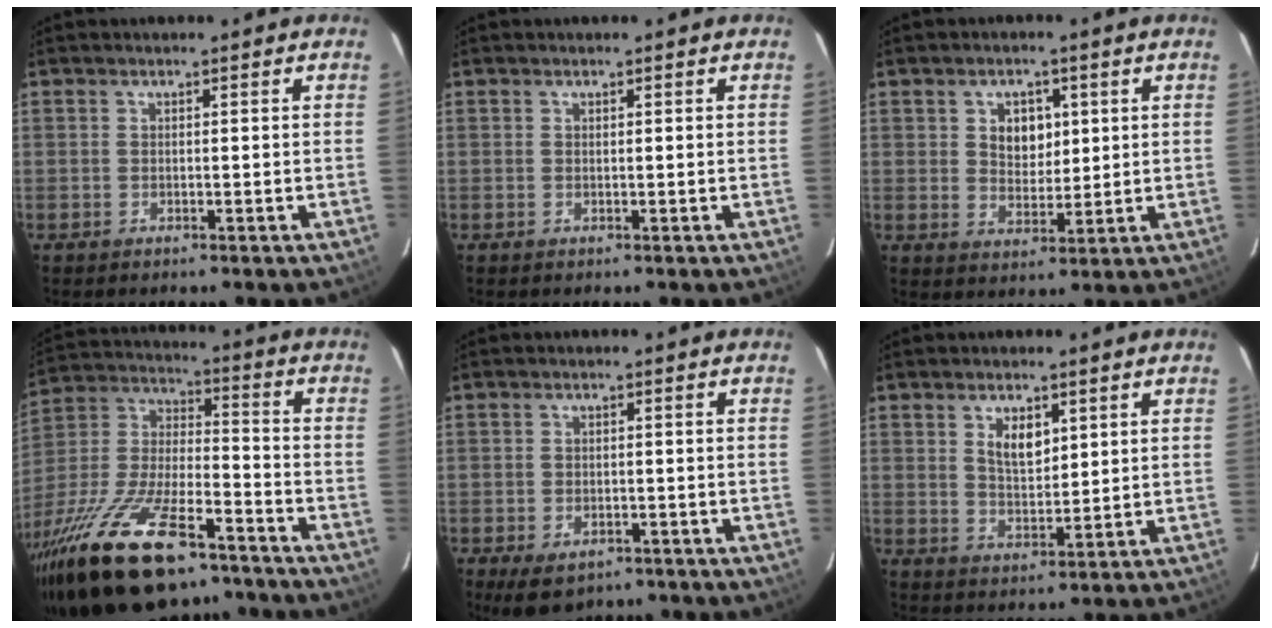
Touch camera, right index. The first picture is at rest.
{"total": 0.0}
{"total": 5.7, "force": [1.6, 4.2, 3.4], "torque": [-0.053, 0.006, 0.034]}
{"total": 29.3, "force": [-20.2, 10.7, 18.3], "torque": [-0.370, -0.032, -0.329]}
{"total": 6.6, "force": [-4.1, 3.7, 3.5], "torque": [-0.072, -0.016, -0.057]}
{"total": 5.3, "force": [2.3, 2.7, 3.9], "torque": [-0.065, 0.001, 0.046]}